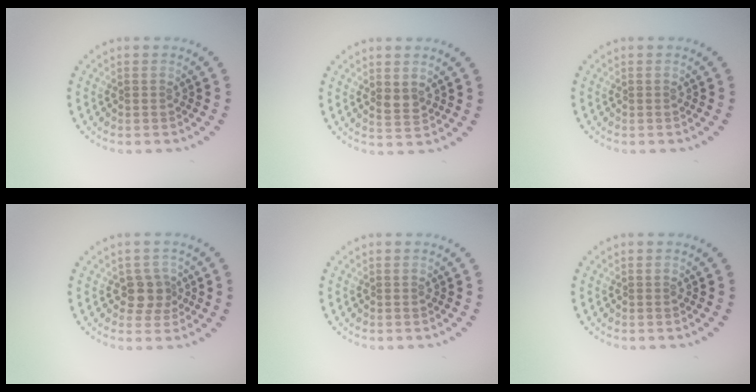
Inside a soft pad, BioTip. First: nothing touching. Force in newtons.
{"total": 1.4, "press": 1.3, "slide": 0.5}
{"total": 0.0}
{"total": 2.2, "press": 1.9, "slide": 1.1}
{"total": 0.0}
{"total": 0.0}